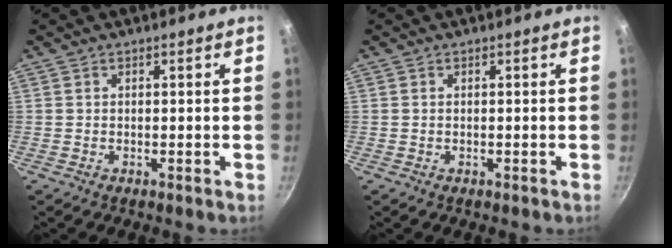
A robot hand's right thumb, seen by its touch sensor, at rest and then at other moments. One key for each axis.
{"total": 0.0}